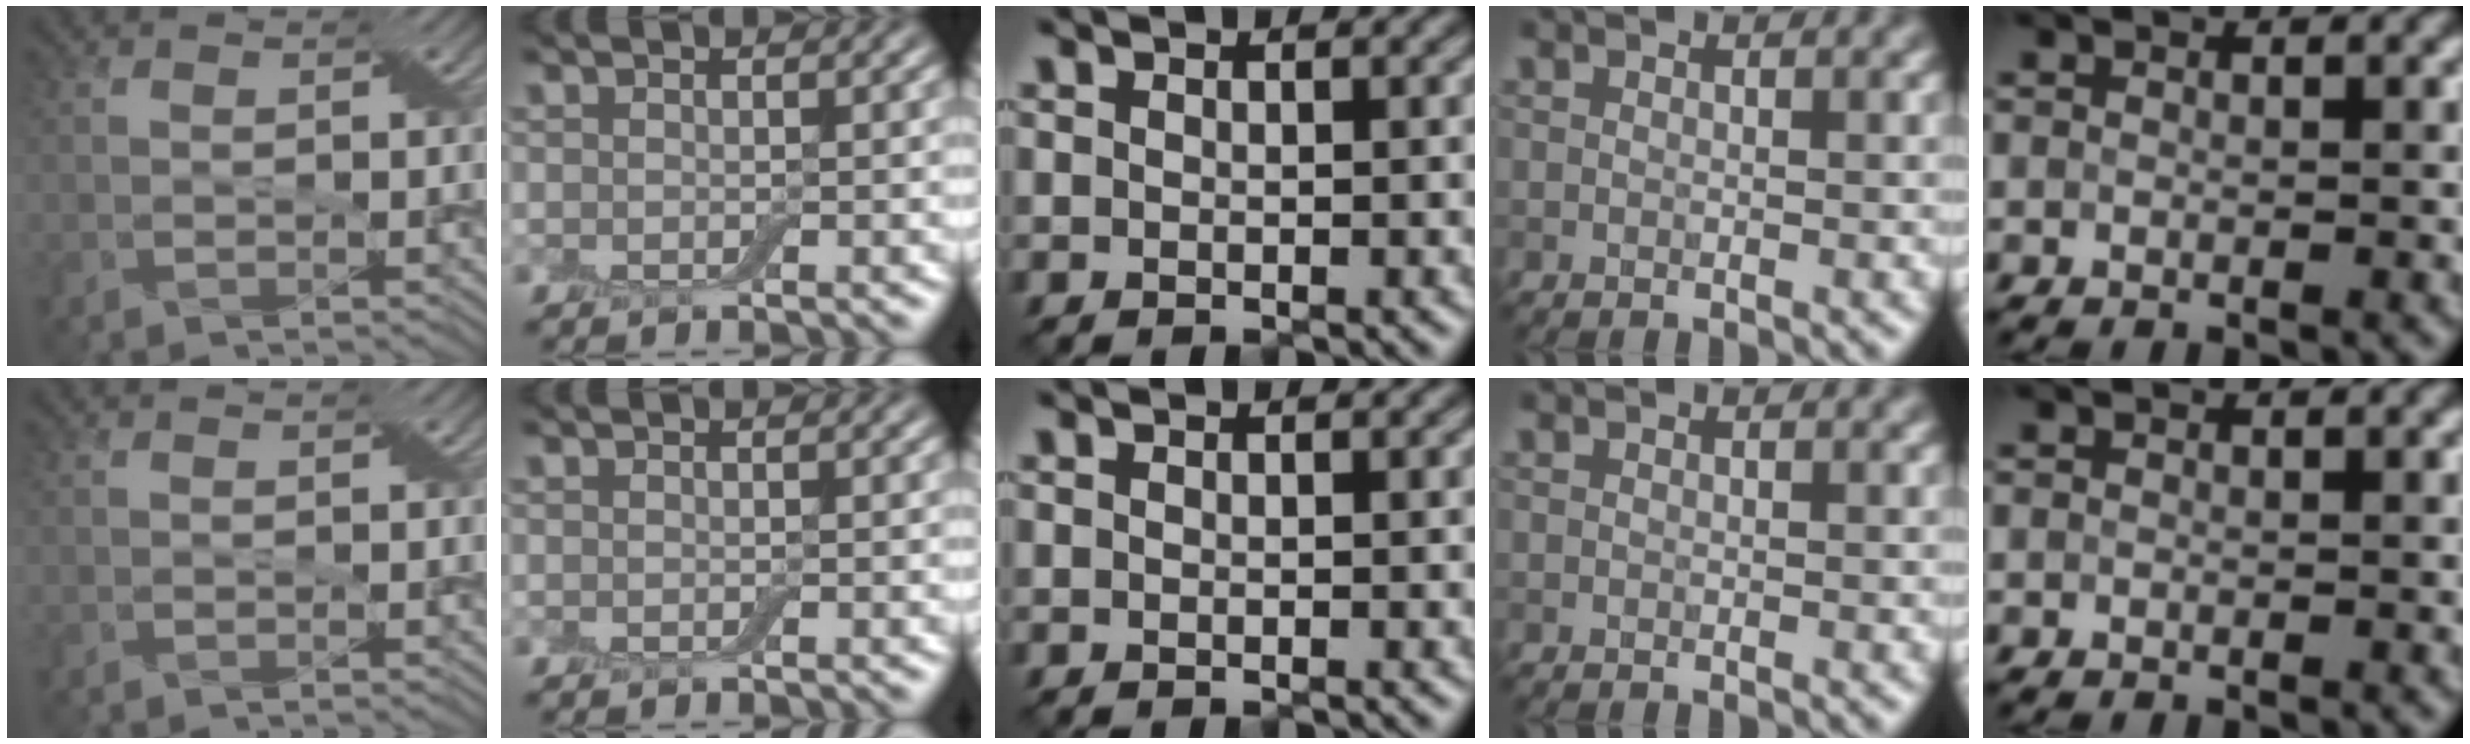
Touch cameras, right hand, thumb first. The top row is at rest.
{}